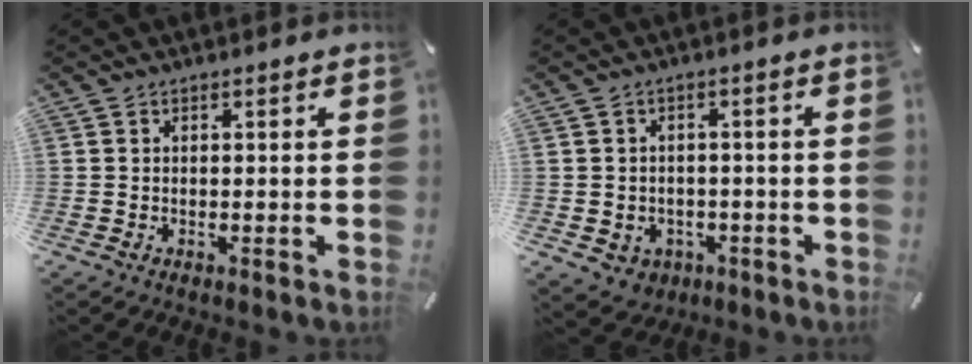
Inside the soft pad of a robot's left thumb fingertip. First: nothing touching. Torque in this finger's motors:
{"motor_torque": [-0.13, -0.28, 0.25, 0.03, -0.07]}